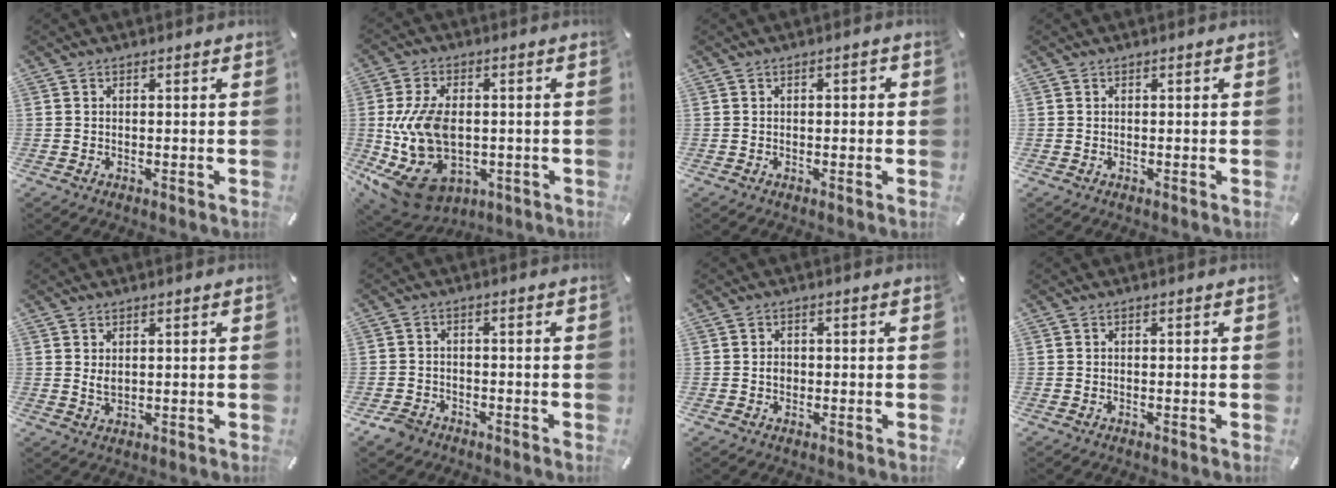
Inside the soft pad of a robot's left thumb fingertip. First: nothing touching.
{"total": 17.3, "force": [-1.7, 12.0, 12.4], "torque": [-0.266, -0.006, -0.015]}
{"total": 1.2, "force": [-0.3, 0.8, 0.9], "torque": [-0.017, 0.006, -0.008]}
{"total": 0.5, "force": [-0.1, 0.5, -0.2], "torque": [0.006, 0.006, -0.004]}
{"total": 2.2, "force": [1.1, 1.4, 1.3], "torque": [-0.036, -0.003, 0.018]}
{"total": 3.9, "force": [-2.9, 2.4, 1.0], "torque": [-0.026, 0.012, -0.056]}
{"total": 1.9, "force": [-0.3, 1.6, 1.0], "torque": [-0.021, 0.003, -0.007]}
{"total": 0.0}